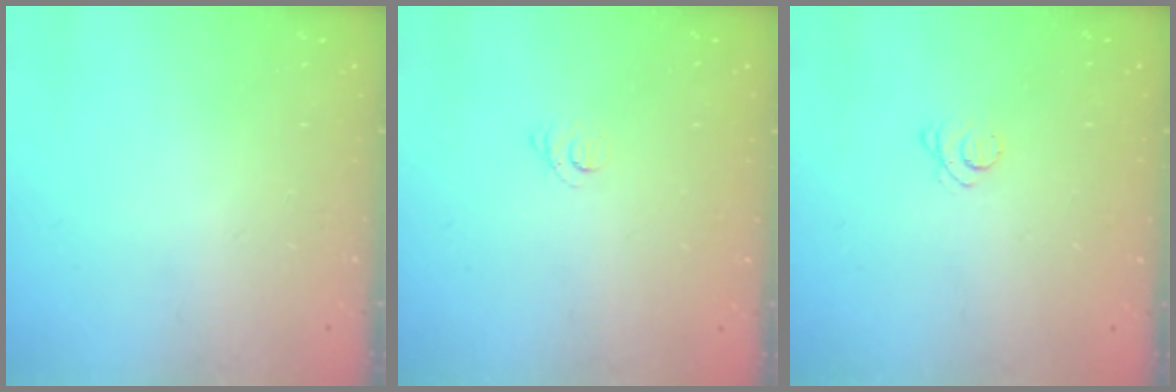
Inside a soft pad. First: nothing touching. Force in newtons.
{"total": 2.3, "press": 2.2, "slide": 0.2}
{"total": 2.6, "press": 2.6, "slide": 0.3}